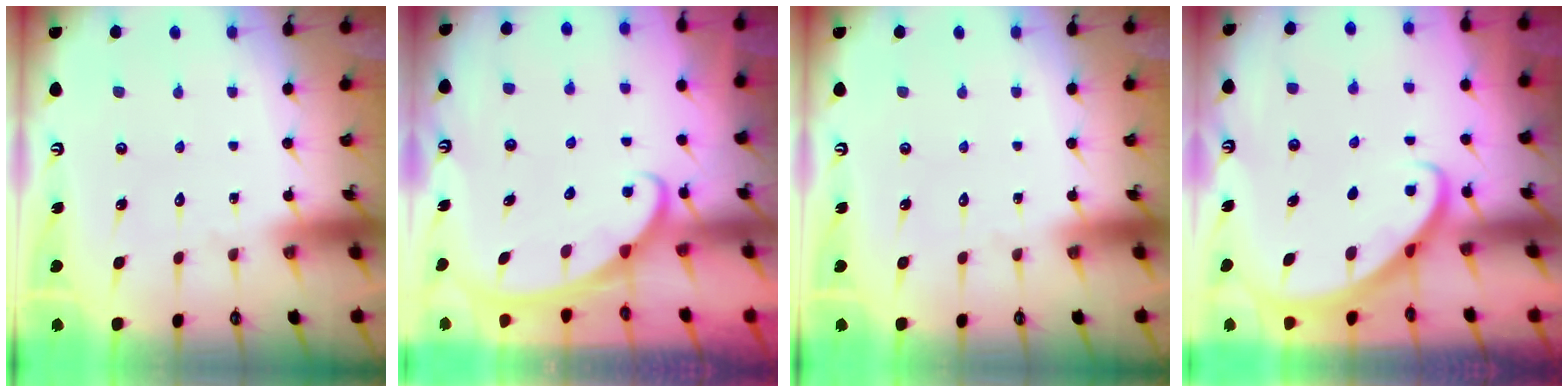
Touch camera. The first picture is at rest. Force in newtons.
{"total": 2.5, "press": 2.5, "slide": 0.4}
{"total": 0.0}
{"total": 2.8, "press": 2.8, "slide": 0.2}